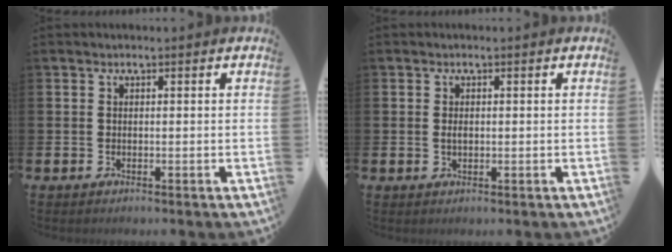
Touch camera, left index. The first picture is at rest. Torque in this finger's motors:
{"motor_torque": [0.53, 0.04, 0.02, 0.04]}